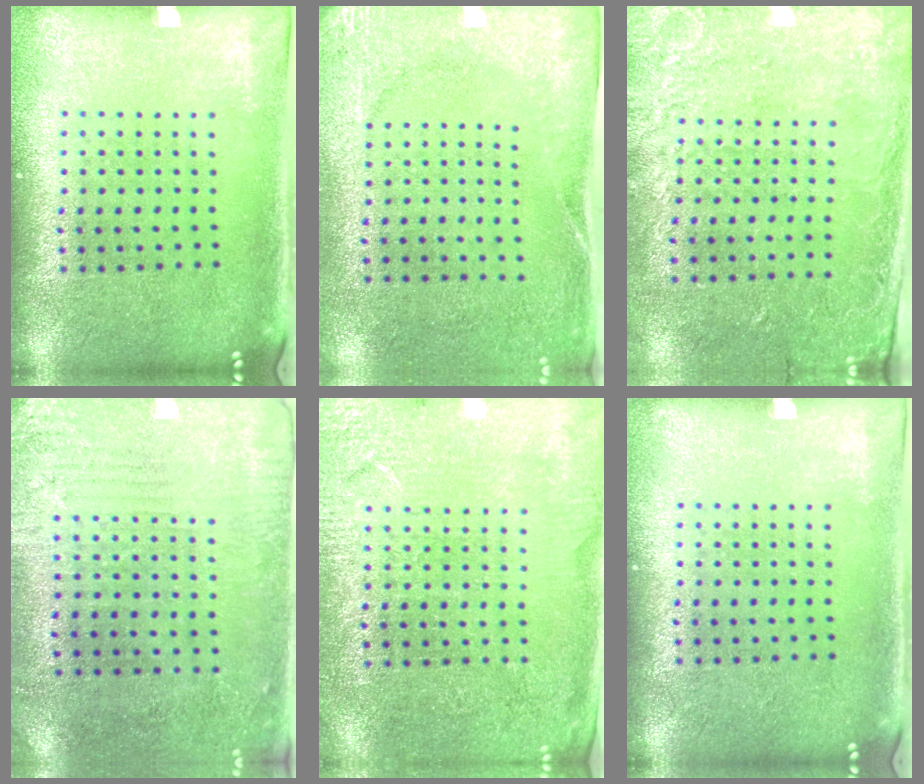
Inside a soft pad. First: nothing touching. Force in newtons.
{"total": 2.6, "press": 2.1, "slide": 1.6}
{"total": 2.6, "press": 1.9, "slide": 1.8}
{"total": 2.8, "press": 2.4, "slide": 1.5}
{"total": 2.9, "press": 2.9, "slide": 0.3}
{"total": 0.0}